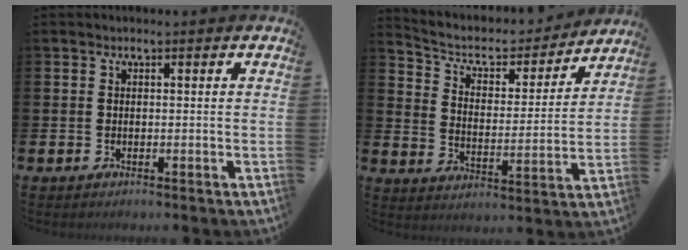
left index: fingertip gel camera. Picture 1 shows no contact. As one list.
[{"total": 6.1, "force": [5.5, 2.2, 1.5], "torque": [-0.051, -0.046, 0.088]}]